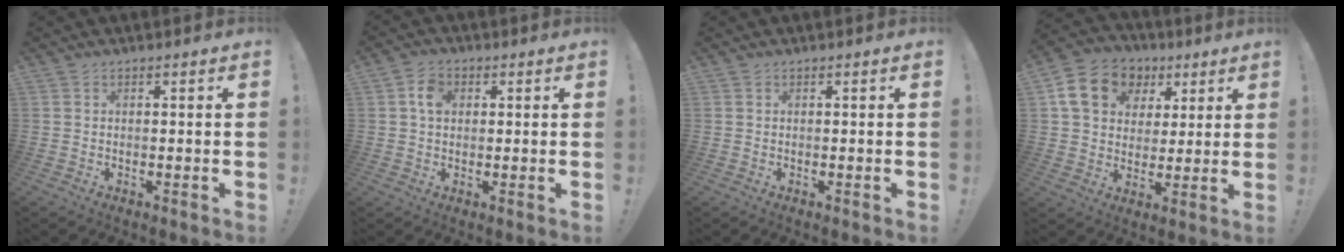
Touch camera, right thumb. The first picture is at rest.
{"total": 4.6, "force": [1.1, 3.5, 2.8], "torque": [-0.038, 0.004, 0.018]}
{"total": 0.0}
{"total": 14.5, "force": [5.7, 11.6, 6.6], "torque": [-0.091, -0.015, 0.114]}